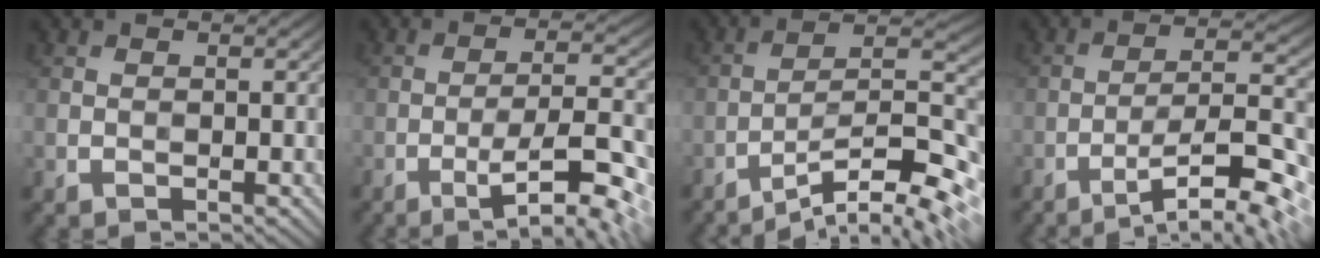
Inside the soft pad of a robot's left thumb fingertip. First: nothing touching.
{"total": 8.5, "force": [-4.4, 1.7, 7.1], "torque": [-0.123, 0.005, -0.067]}
{"total": 12.4, "force": [-8.6, 2.0, 8.6], "torque": [-0.135, 0.008, -0.142]}
{"total": 11.0, "force": [-7.1, 2.1, 8.0], "torque": [-0.138, 0.009, -0.111]}